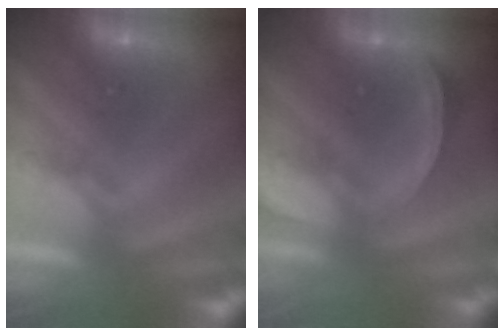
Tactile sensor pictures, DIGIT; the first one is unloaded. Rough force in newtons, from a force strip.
{"total": 2.6}